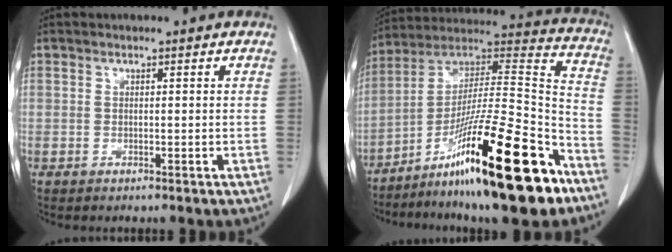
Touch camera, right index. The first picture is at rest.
{"total": 26.8, "force": [-15.8, 2.8, 21.5], "torque": [-0.310, -0.006, -0.262]}